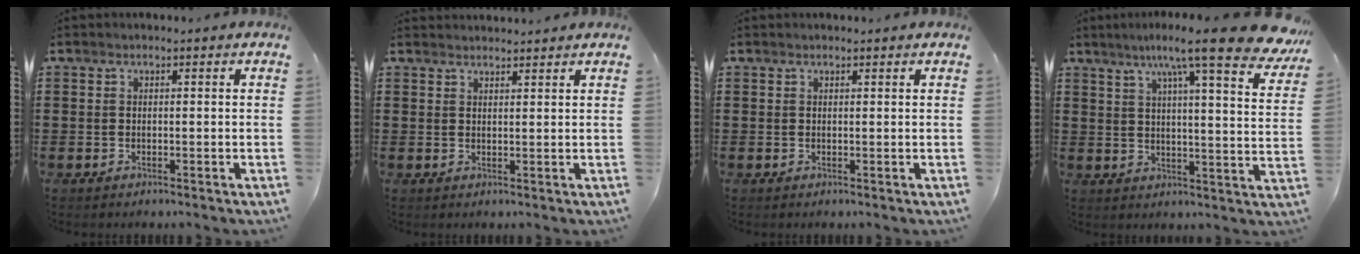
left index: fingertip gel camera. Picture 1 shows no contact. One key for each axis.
{"total": 1.6, "fx": 1.6, "fy": 0.1, "fz": 0.0, "tx": -0.004, "ty": 0.001, "tz": 0.031}
{"total": 0.0}
{"total": 11.8, "fx": 8.7, "fy": 0.3, "fz": 7.9, "tx": -0.140, "ty": -0.042, "tz": 0.136}